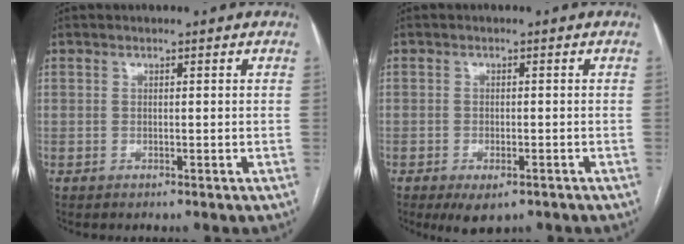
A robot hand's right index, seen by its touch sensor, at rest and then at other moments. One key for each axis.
{"total": 4.4, "fx": -2.8, "fy": 2.0, "fz": 2.8, "tx": -0.044, "ty": -0.006, "tz": -0.034}